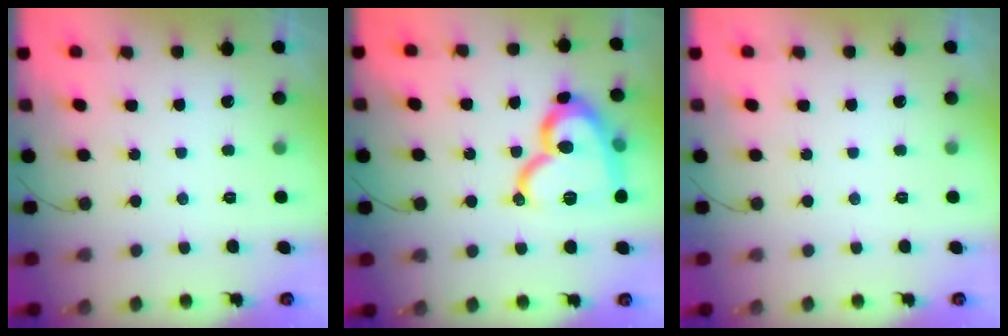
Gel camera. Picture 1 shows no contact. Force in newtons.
{"total": 20.0, "press": 19.9, "slide": 1.1}
{"total": 0.0}